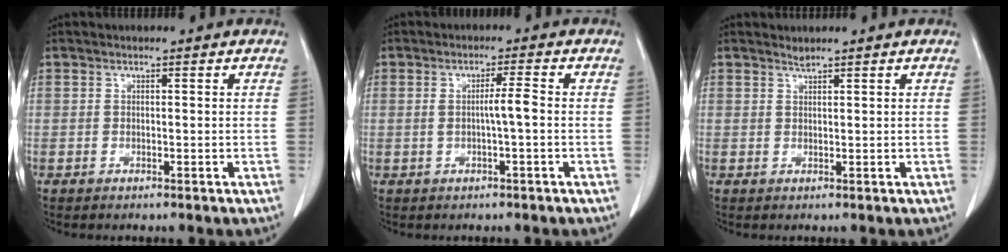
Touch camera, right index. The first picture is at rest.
{"total": 2.9, "force": [-0.2, -0.1, 2.9], "torque": [-0.047, 0.001, -0.003]}
{"total": 0.8, "force": [0.8, -0.1, 0.0], "torque": [-0.005, 0.000, 0.017]}